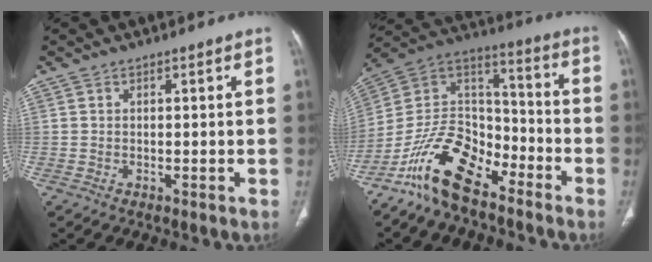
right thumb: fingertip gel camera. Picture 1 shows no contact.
{"total": 16.1, "force": [-11.0, 7.8, 8.8], "torque": [-0.141, 0.088, -0.212]}